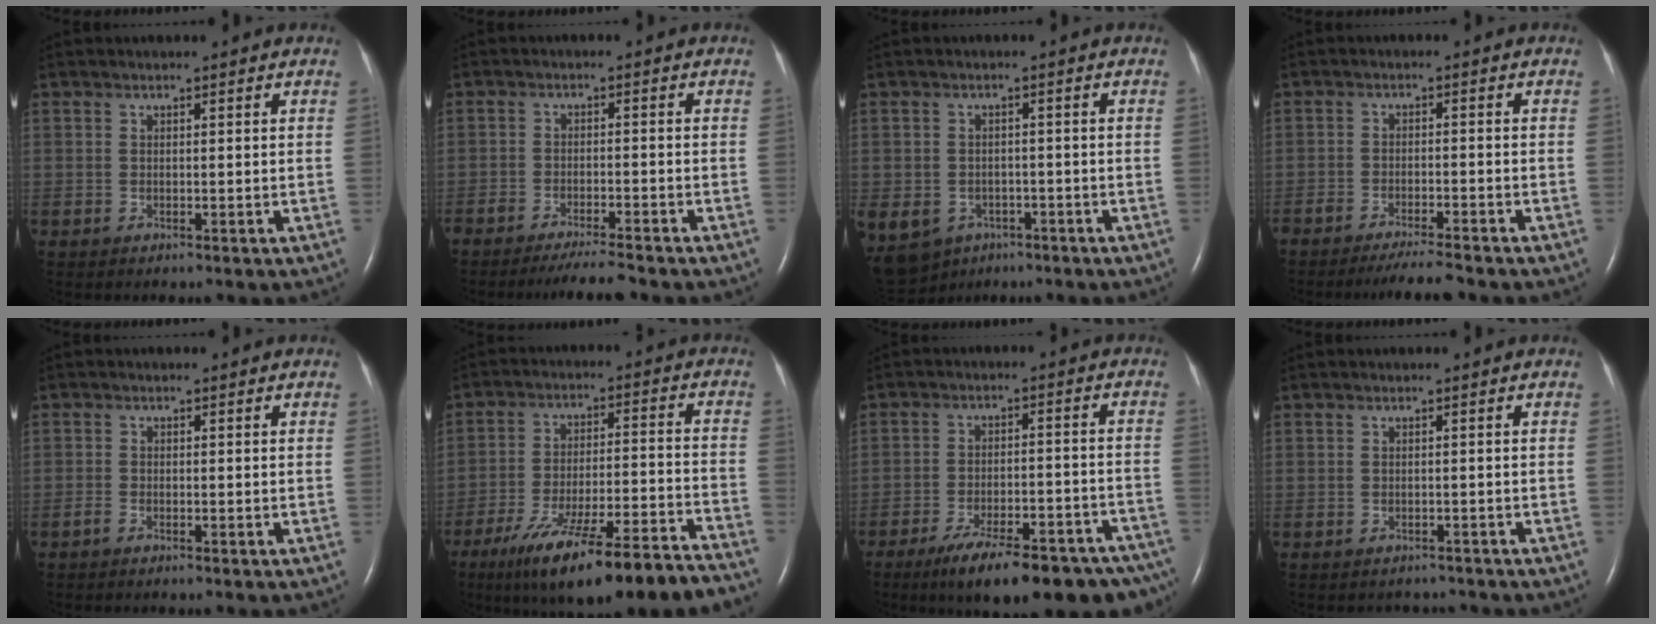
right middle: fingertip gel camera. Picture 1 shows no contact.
{"total": 5.4, "force": [-4.9, 0.1, 2.3], "torque": [-0.036, -0.014, -0.081]}
{"total": 15.3, "force": [-7.8, 11.9, 5.6], "torque": [-0.178, -0.001, -0.100]}
{"total": 5.4, "force": [-4.9, 0.1, 2.3], "torque": [-0.035, -0.014, -0.081]}
{"total": 0.9, "force": [-0.7, 0.4, 0.4], "torque": [-0.013, 0.000, -0.014]}
{"total": 21.2, "force": [-16.8, 1.5, 12.9], "torque": [-0.161, -0.005, -0.258]}
{"total": 20.6, "force": [-15.8, 4.7, 12.4], "torque": [-0.125, 0.008, -0.216]}
{"total": 2.3, "force": [-2.1, 1.0, -0.3], "torque": [0.000, 0.002, -0.027]}